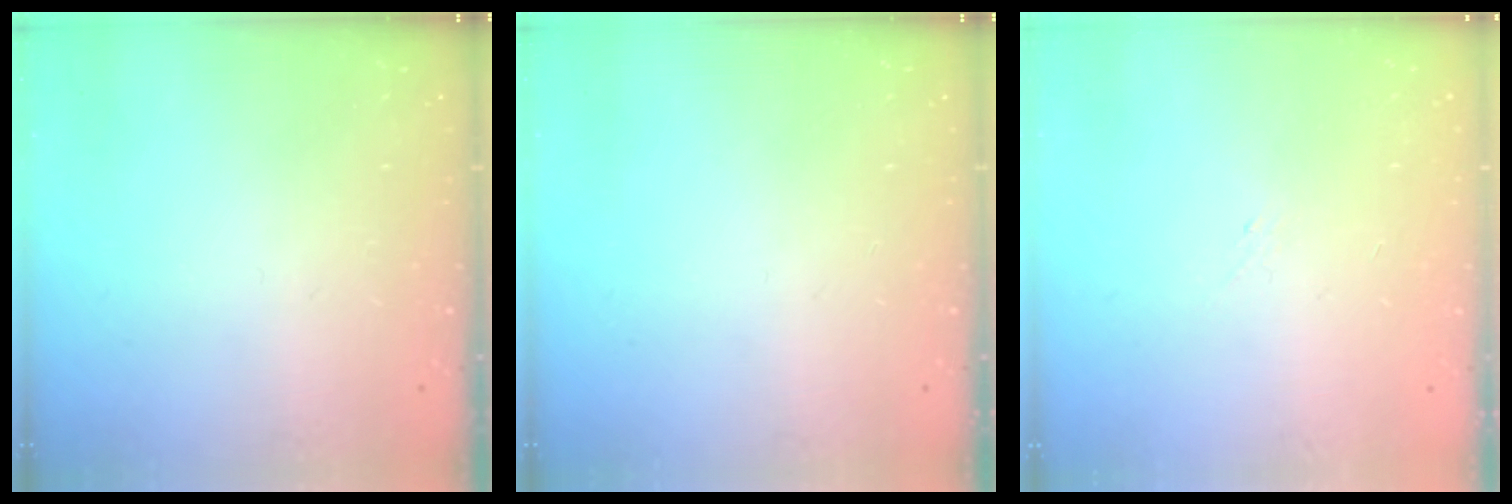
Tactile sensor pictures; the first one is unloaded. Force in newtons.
{"total": 0.0}
{"total": 3.3, "press": 3.2, "slide": 0.6}